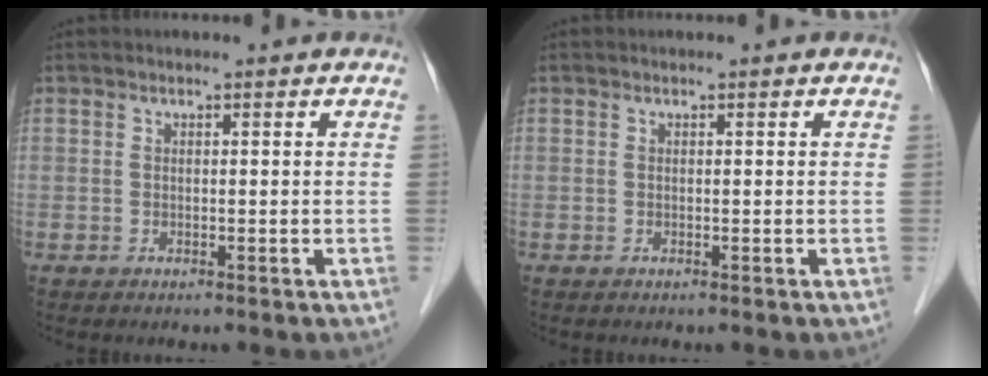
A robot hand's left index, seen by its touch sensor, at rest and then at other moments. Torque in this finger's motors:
{"motor_torque": [-0.01, 0.01, 0.00, 0.00]}